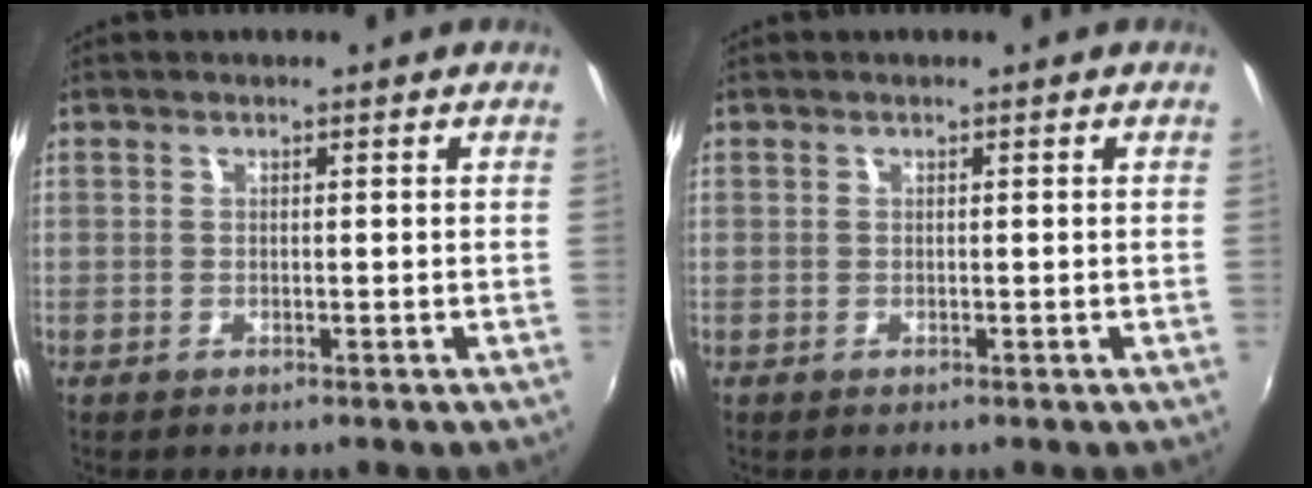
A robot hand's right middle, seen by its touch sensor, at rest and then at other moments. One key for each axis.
{"total": 0.0}